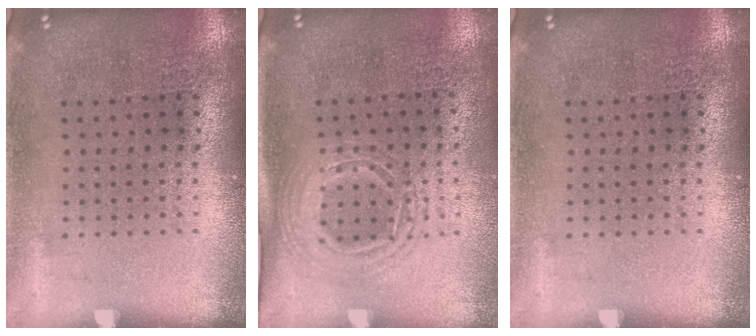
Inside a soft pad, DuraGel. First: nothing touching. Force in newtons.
{"total": 1.5, "press": 1.3, "slide": 0.8}
{"total": 0.0}